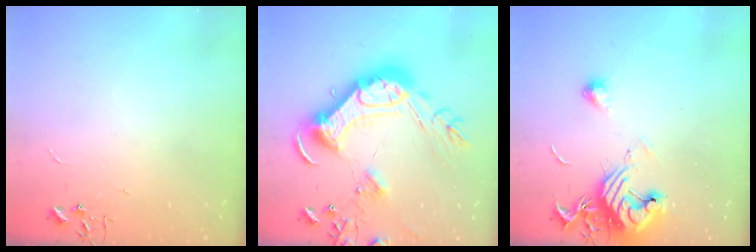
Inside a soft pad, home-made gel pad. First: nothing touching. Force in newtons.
{"total": 27.8, "press": 27.6, "slide": 3.0}
{"total": 14.6, "press": 14.5, "slide": 1.6}